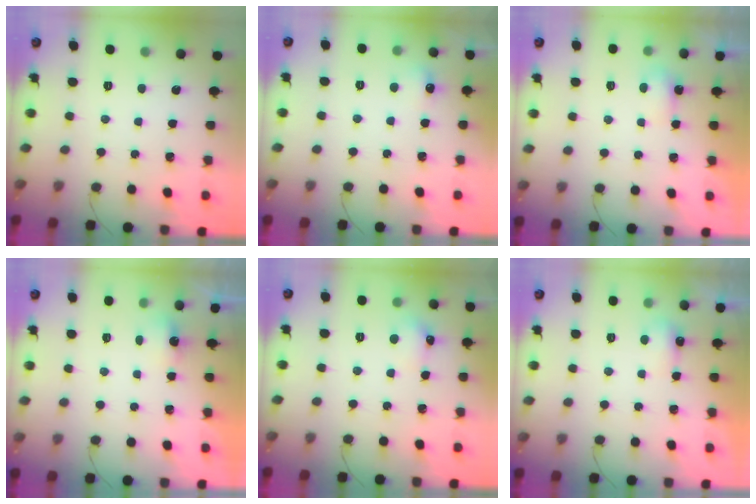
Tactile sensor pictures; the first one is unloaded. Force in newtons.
{"total": 5.4, "press": 5.2, "slide": 1.3}
{"total": 3.7, "press": 3.5, "slide": 1.1}
{"total": 2.7, "press": 2.6, "slide": 0.6}
{"total": 5.4, "press": 5.1, "slide": 1.9}
{"total": 4.0, "press": 3.9, "slide": 0.7}